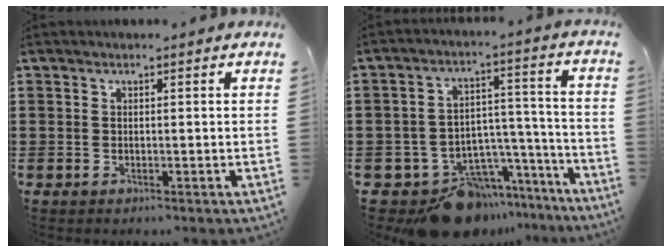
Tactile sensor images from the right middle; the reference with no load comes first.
{"total": 12.3, "force": [-10.7, 5.3, 2.7], "torque": [-0.040, 0.049, -0.190]}